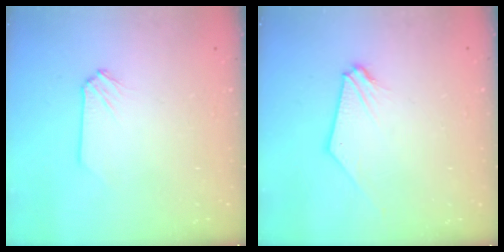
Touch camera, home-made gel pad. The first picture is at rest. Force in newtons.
{"total": 0.6, "press": 0.6, "slide": 0.1}